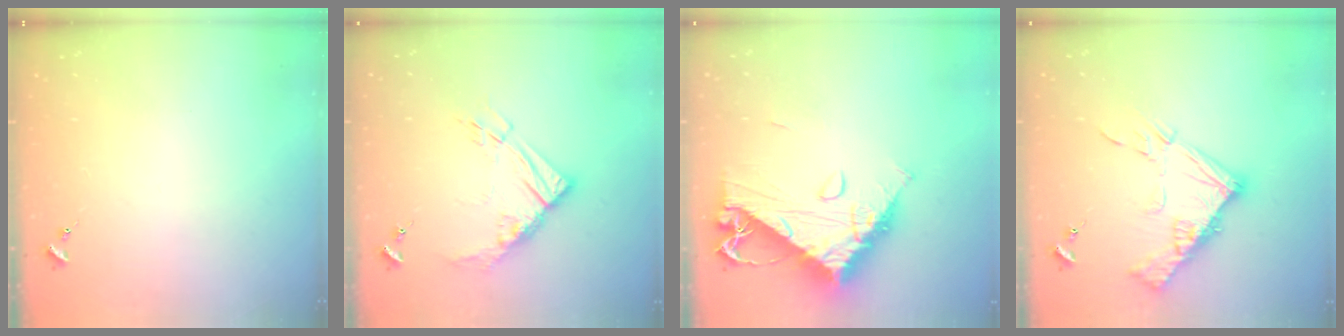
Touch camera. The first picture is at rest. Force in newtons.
{"total": 12.7, "press": 12.6, "slide": 1.3}
{"total": 15.5, "press": 15.5, "slide": 1.5}
{"total": 14.5, "press": 14.4, "slide": 1.6}